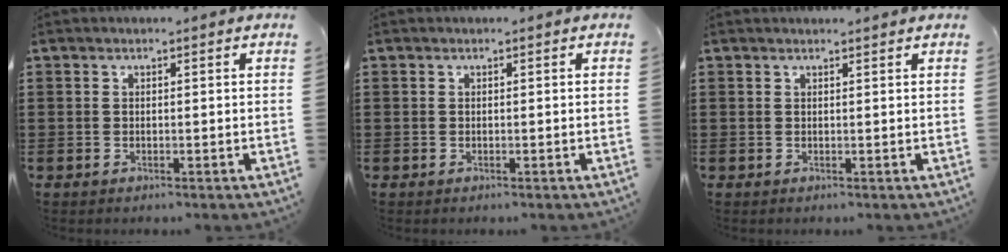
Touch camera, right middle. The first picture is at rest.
{"total": 0.0}
{"total": 0.8, "force": [0.7, -0.2, 0.2], "torque": [-0.004, -0.003, 0.015]}